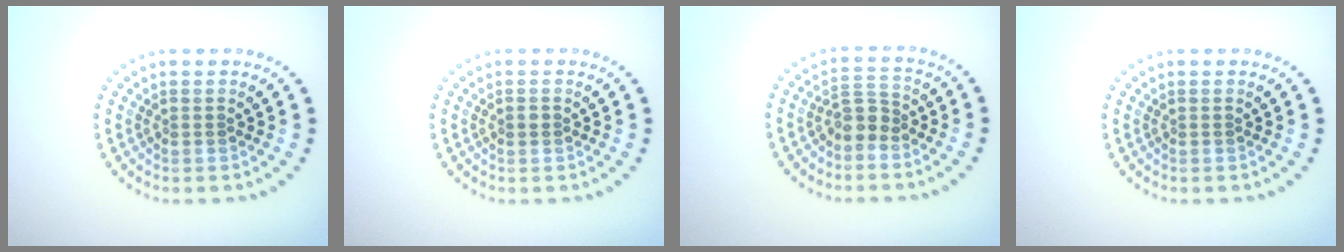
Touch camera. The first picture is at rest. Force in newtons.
{"total": 0.9, "press": 0.9, "slide": 0.1}
{"total": 2.5, "press": 2.1, "slide": 1.4}
{"total": 0.0}